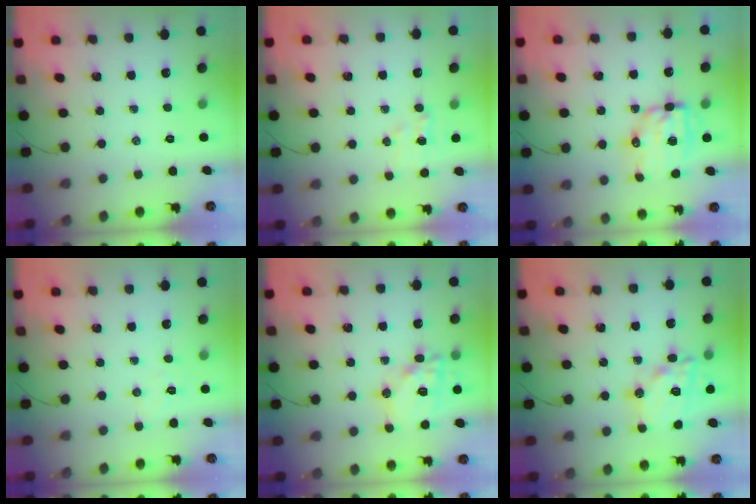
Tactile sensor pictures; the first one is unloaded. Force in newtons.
{"total": 5.4, "press": 5.3, "slide": 1.2}
{"total": 9.6, "press": 9.4, "slide": 2.1}
{"total": 4.0, "press": 3.9, "slide": 0.9}
{"total": 15.6, "press": 15.3, "slide": 2.9}
{"total": 18.1, "press": 17.8, "slide": 3.0}